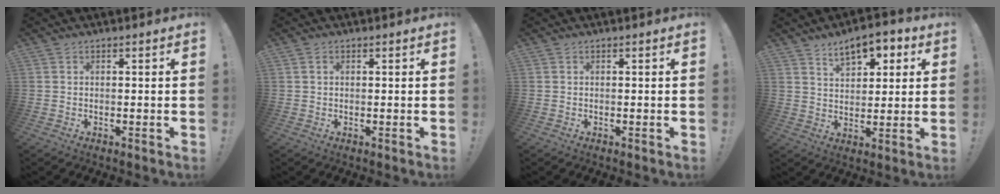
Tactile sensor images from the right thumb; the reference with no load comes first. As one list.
[{"total": 0.9, "force": [0.4, 0.7, 0.5], "torque": [-0.011, 0.004, 0.007]}, {"total": 0.0}, {"total": 9.6, "force": [5.6, 5.5, 5.6], "torque": [-0.076, -0.023, 0.099]}]